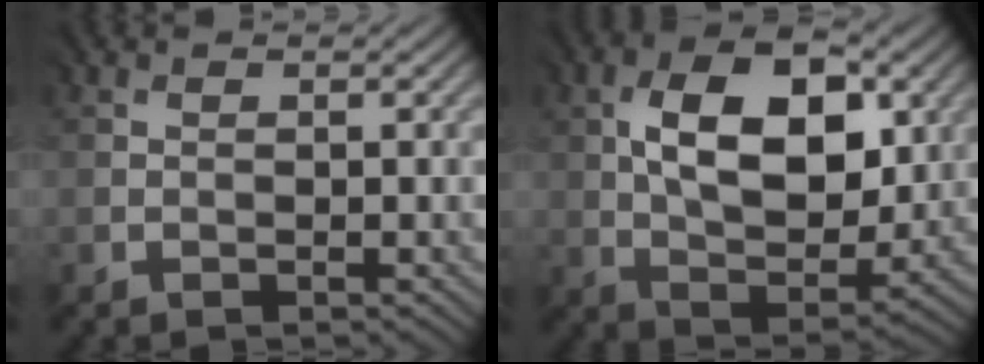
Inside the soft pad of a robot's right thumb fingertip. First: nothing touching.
{"total": 11.8, "force": [2.8, 6.9, 9.2], "torque": [-0.154, -0.001, 0.050]}